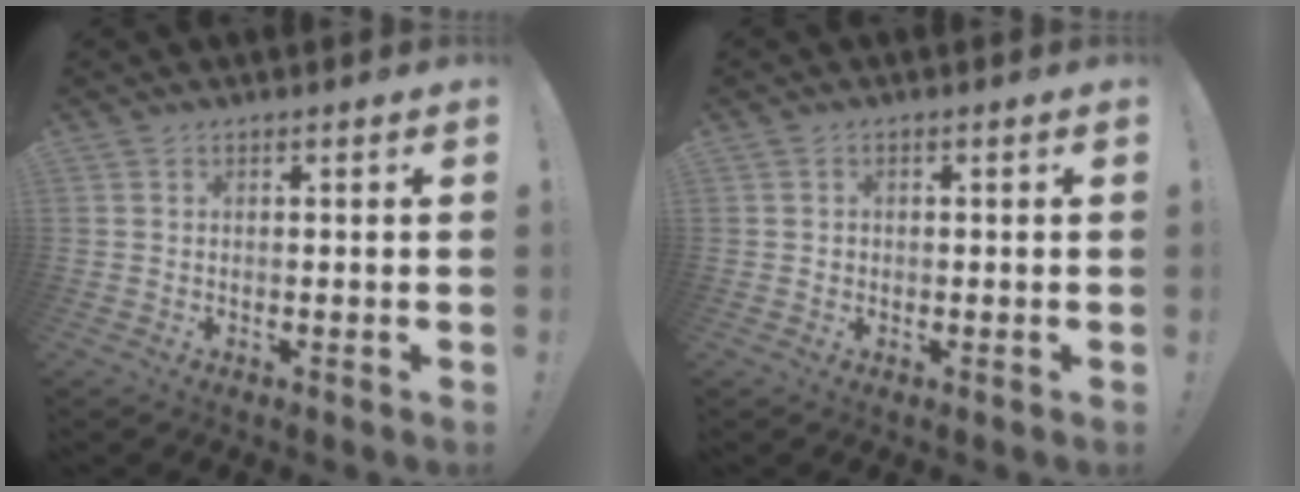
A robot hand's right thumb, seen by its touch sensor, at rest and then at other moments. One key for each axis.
{"total": 1.1, "fx": 0.1, "fy": 1.1, "fz": 0.3, "tx": -0.004, "ty": 0.005, "tz": 0.001}